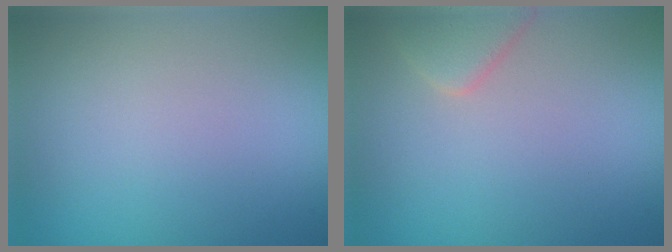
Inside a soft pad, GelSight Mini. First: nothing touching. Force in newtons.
{"total": 2.9, "press": 2.8, "slide": 0.3}